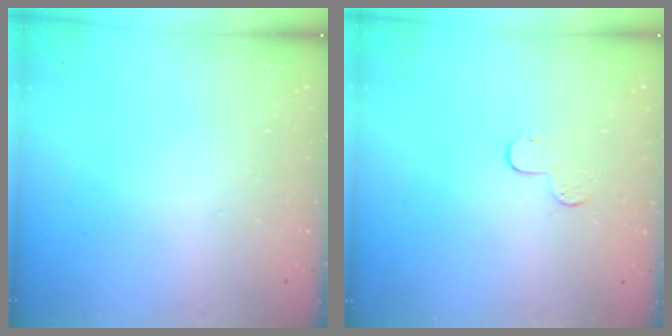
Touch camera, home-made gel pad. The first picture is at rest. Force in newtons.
{"total": 5.5, "press": 5.5, "slide": 0.6}